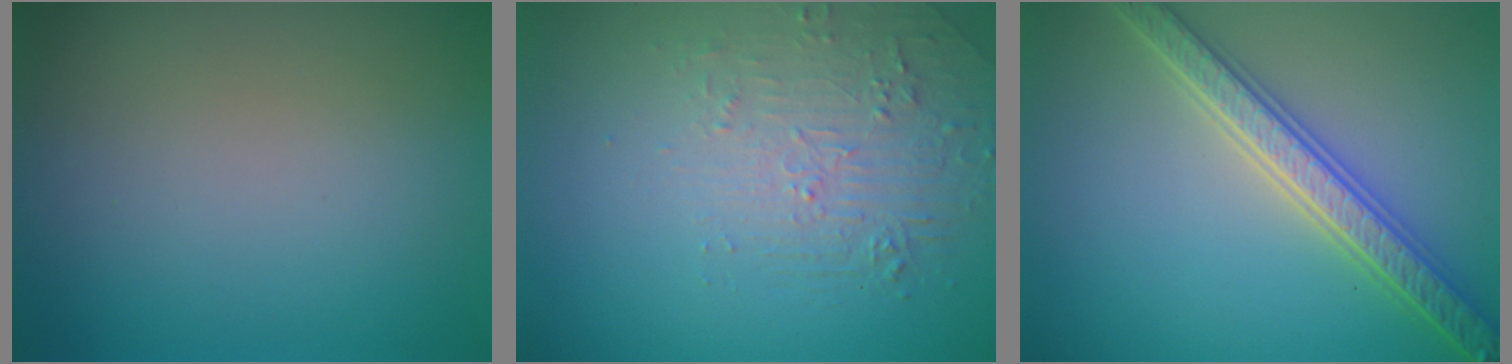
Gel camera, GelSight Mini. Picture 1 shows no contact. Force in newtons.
{"total": 2.2, "press": 1.3, "slide": 1.8}
{"total": 4.8, "press": 4.7, "slide": 1.1}